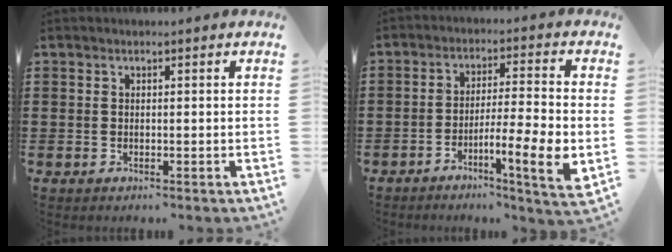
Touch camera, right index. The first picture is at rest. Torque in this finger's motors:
{"motor_torque": [0.52, -0.52, 0.64, 0.13]}